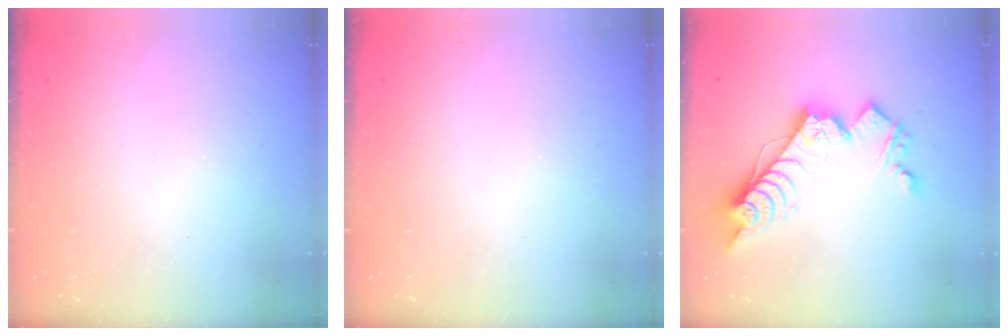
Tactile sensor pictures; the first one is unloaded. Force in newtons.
{"total": 0.0}
{"total": 16.7, "press": 16.7, "slide": 0.3}